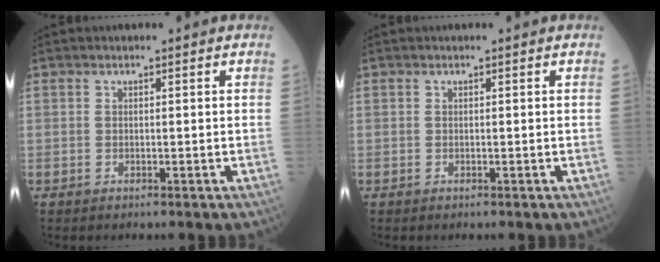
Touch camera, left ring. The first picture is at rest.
{"total": 0.0}